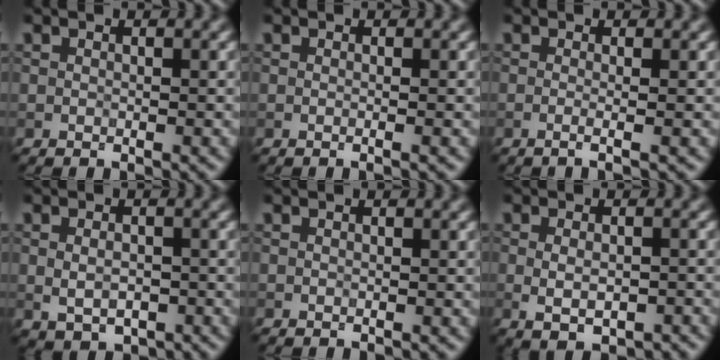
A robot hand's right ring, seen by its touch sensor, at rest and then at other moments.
{"total": 1.0, "force": [0.0, 0.4, 0.9], "torque": [-0.006, -0.011, -0.009]}
{"total": 2.6, "force": [0.2, 1.3, 2.2], "torque": [-0.012, -0.002, -0.026]}
{"total": 3.2, "force": [-0.6, 2.2, 2.2], "torque": [-0.041, -0.008, -0.004]}
{"total": 0.0}
{"total": 3.3, "force": [-0.9, 1.6, 2.8], "torque": [-0.050, -0.009, -0.007]}